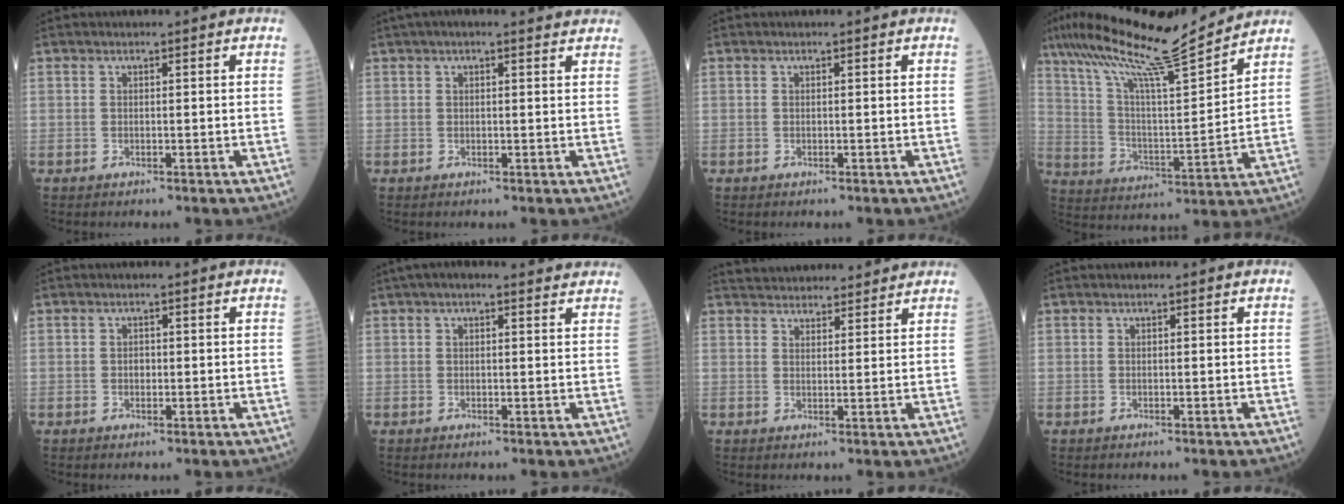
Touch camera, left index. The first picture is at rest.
{"total": 6.2, "force": [5.3, 1.0, 3.1], "torque": [-0.047, 0.037, 0.065]}
{"total": 0.0}
{"total": 17.4, "force": [15.1, -0.1, 8.8], "torque": [-0.160, 0.004, 0.254]}
{"total": 0.9, "force": [-0.2, 0.7, 0.5], "torque": [-0.010, -0.002, -0.005]}
{"total": 6.7, "force": [5.7, 1.5, 3.3], "torque": [-0.048, 0.038, 0.069]}
{"total": 8.9, "force": [8.5, 2.0, 2.1], "torque": [-0.025, 0.031, 0.116]}
{"total": 0.0}